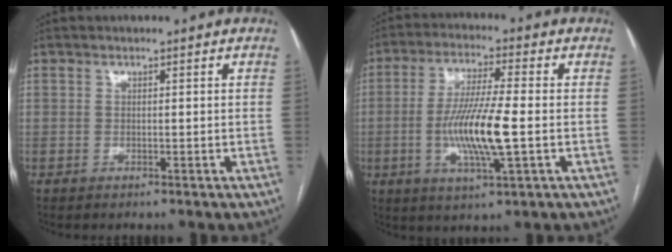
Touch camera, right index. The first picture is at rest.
{"total": 11.6, "force": [-2.0, 0.6, 11.4], "torque": [-0.224, -0.009, -0.041]}